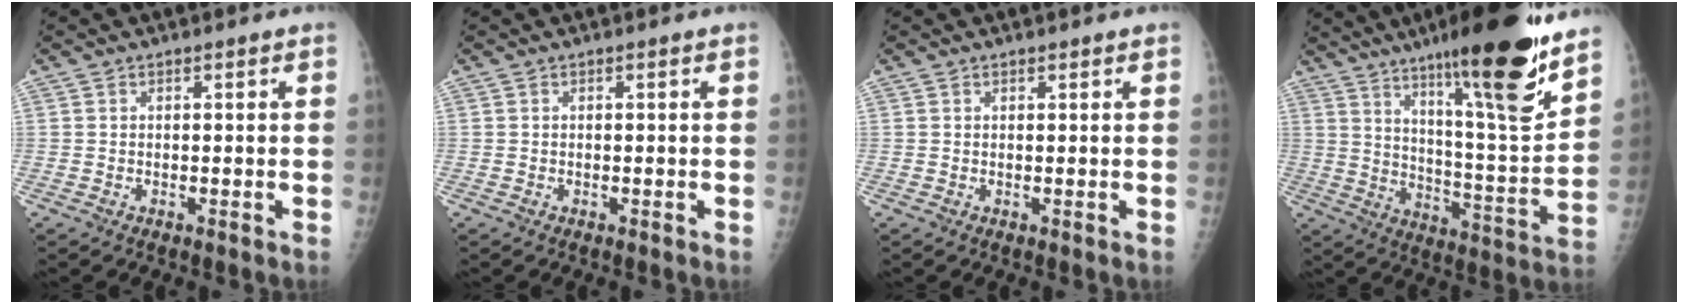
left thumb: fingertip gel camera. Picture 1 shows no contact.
{"total": 0.0}
{"total": 0.5, "force": [0.5, 0.2, 0.1], "torque": [-0.005, -0.004, 0.008]}
{"total": 22.4, "force": [14.9, 2.9, 16.4], "torque": [-0.227, -0.078, 0.239]}